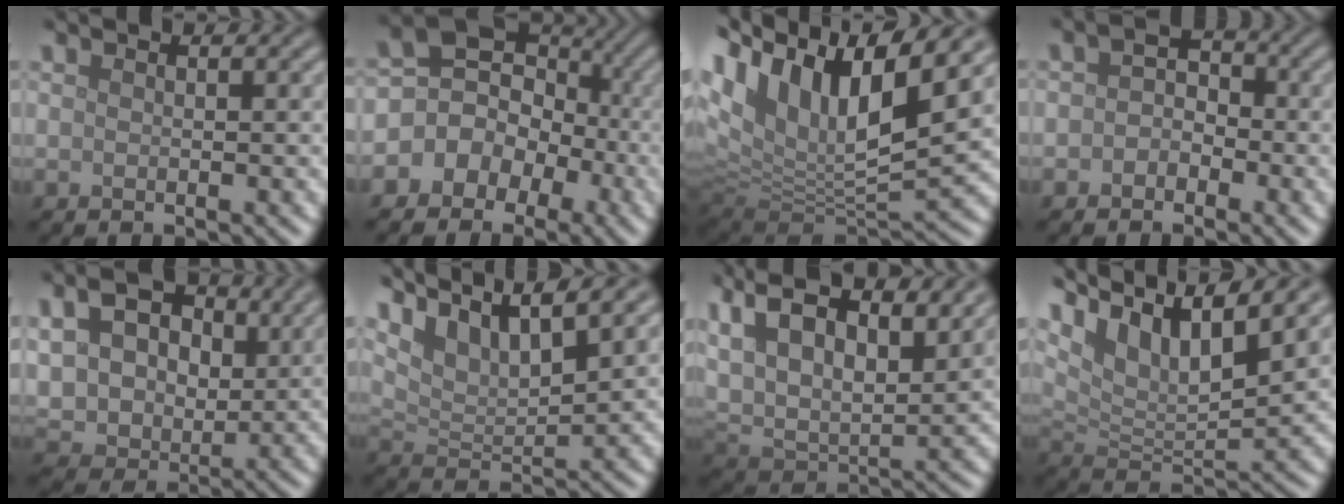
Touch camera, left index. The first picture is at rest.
{"total": 8.7, "force": [-1.3, 8.0, 3.1], "torque": [-0.038, 0.037, -0.060]}
{"total": 14.3, "force": [7.2, 6.3, 10.6], "torque": [-0.216, 0.026, 0.133]}
{"total": 2.2, "force": [-0.9, 1.7, 1.0], "torque": [-0.013, 0.008, -0.023]}
{"total": 7.9, "force": [2.7, 5.5, 5.1], "torque": [-0.114, 0.004, 0.039]}
{"total": 7.7, "force": [5.7, 2.1, 4.8], "torque": [-0.100, 0.006, 0.103]}
{"total": 15.4, "force": [8.1, 7.4, 10.8], "torque": [-0.230, 0.046, 0.126]}
{"total": 11.1, "force": [7.6, 3.4, 7.4], "torque": [-0.145, 0.005, 0.134]}